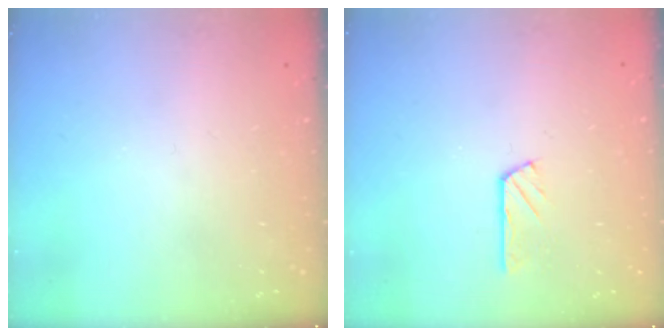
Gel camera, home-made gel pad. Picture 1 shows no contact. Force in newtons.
{"total": 2.9, "press": 2.9, "slide": 0.5}